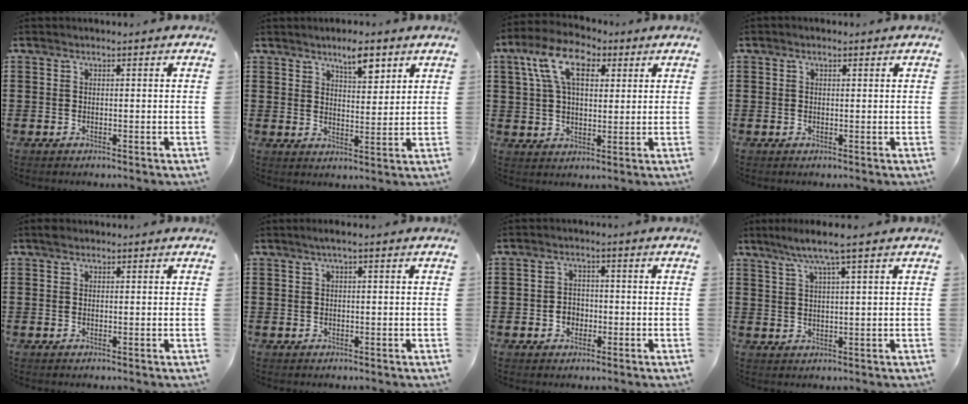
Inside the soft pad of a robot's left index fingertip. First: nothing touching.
{"total": 5.5, "force": [4.1, 1.8, 3.2], "torque": [-0.039, -0.013, 0.066]}
{"total": 10.1, "force": [4.6, 5.4, 7.2], "torque": [-0.149, 0.015, 0.080]}
{"total": 0.8, "force": [0.4, 0.4, 0.5], "torque": [-0.011, 0.005, 0.006]}
{"total": 0.7, "force": [0.5, 0.5, 0.3], "torque": [-0.008, 0.004, 0.009]}
{"total": 1.3, "force": [0.2, 0.1, 1.3], "torque": [-0.021, -0.001, 0.004]}
{"total": 2.5, "force": [-0.9, 2.1, 0.9], "torque": [-0.024, 0.004, -0.022]}
{"total": 5.0, "force": [3.2, -0.2, 3.9], "torque": [-0.083, -0.001, 0.052]}